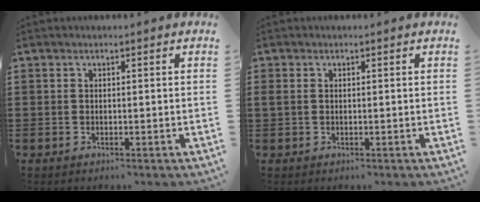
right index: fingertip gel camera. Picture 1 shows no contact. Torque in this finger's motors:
{"motor_torque": [0.55, 0.65, 0.02, 0.04]}